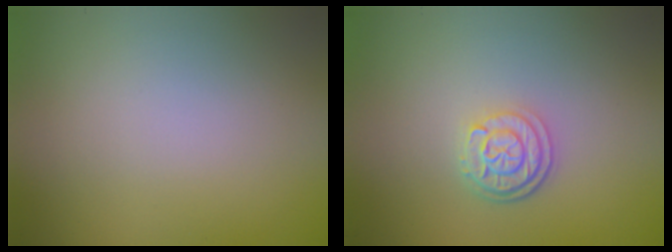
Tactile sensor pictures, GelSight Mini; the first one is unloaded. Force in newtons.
{"total": 3.0, "press": 2.5, "slide": 1.6}